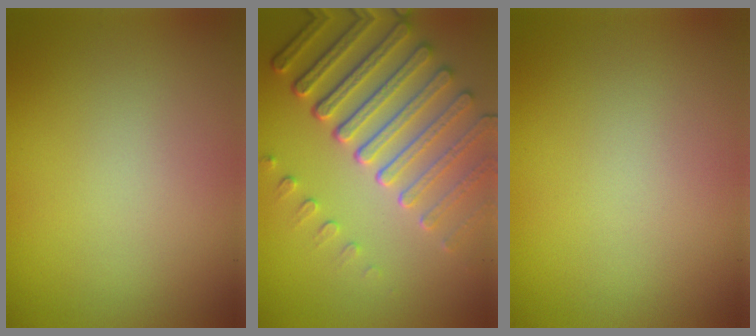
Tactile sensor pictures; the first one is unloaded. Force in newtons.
{"total": 7.8, "press": 5.8, "slide": 5.3}
{"total": 0.0}